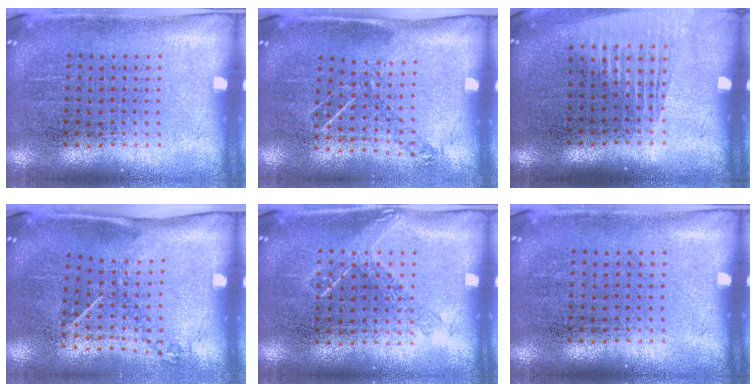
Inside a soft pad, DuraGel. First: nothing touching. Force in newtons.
{"total": 0.9, "press": 0.8, "slide": 0.5}
{"total": 1.4, "press": 1.2, "slide": 0.7}
{"total": 1.4, "press": 0.9, "slide": 1.0}
{"total": 1.0, "press": 0.9, "slide": 0.5}
{"total": 0.0}